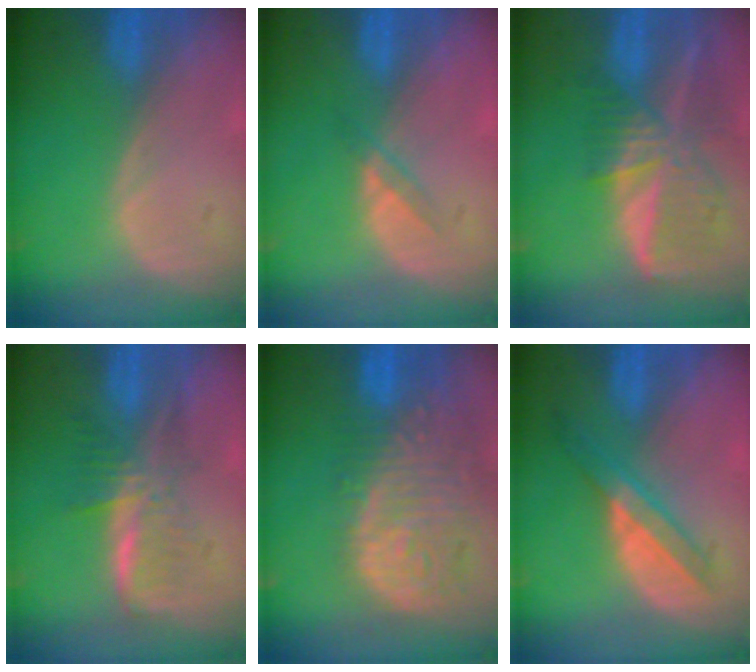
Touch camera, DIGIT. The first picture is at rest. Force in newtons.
{"total": 1.9, "press": 1.7, "slide": 1.0}
{"total": 9.3, "press": 8.1, "slide": 4.7}
{"total": 5.9, "press": 5.6, "slide": 2.0}
{"total": 14.2, "press": 11.7, "slide": 8.1}
{"total": 6.0, "press": 5.5, "slide": 2.5}